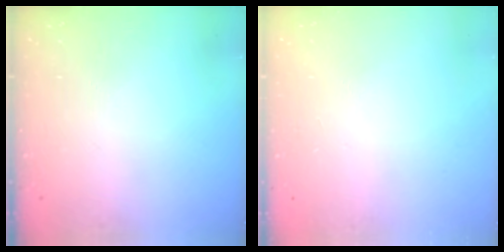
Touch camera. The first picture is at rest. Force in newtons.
{"total": 2.6, "press": 2.6, "slide": 0.2}